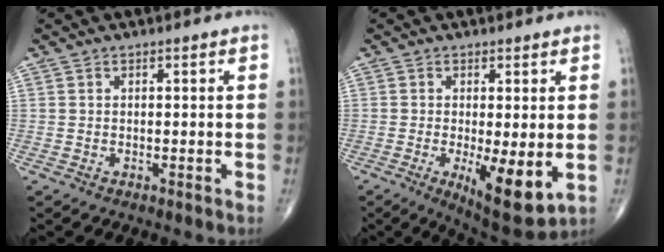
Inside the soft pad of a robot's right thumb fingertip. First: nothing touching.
{"total": 10.3, "force": [-2.1, 3.2, 9.6], "torque": [-0.145, -0.028, -0.025]}